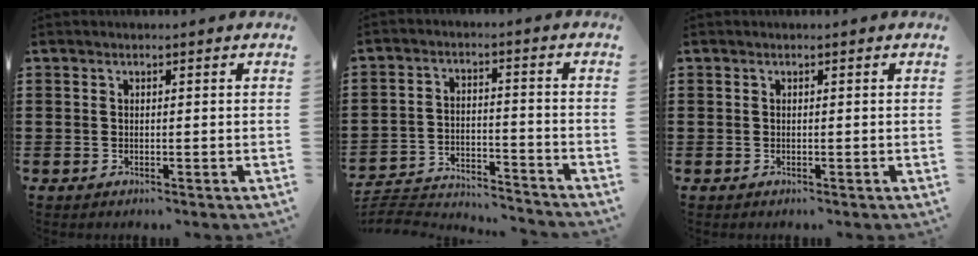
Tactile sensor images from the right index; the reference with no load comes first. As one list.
[{"total": 4.8, "force": [-4.7, 0.3, 0.9], "torque": [-0.030, -0.003, -0.099]}, {"total": 0.0}]